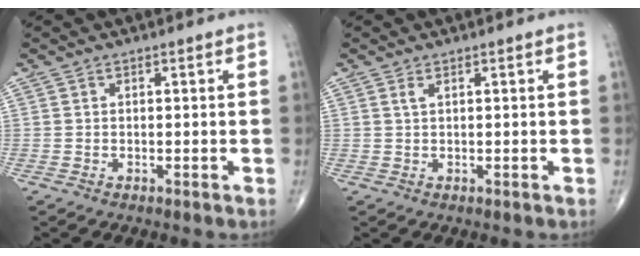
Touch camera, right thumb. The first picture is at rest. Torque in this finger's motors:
{"motor_torque": [-0.08, -0.08, 0.15, 0.22, -0.08]}